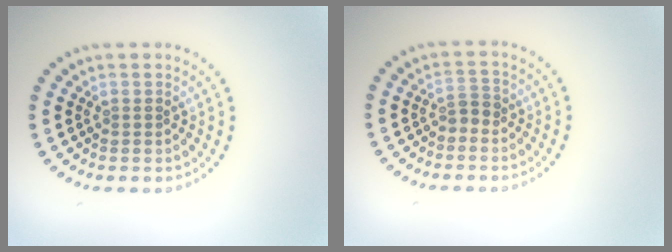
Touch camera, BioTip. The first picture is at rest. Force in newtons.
{"total": 1.1, "press": 0.9, "slide": 0.6}